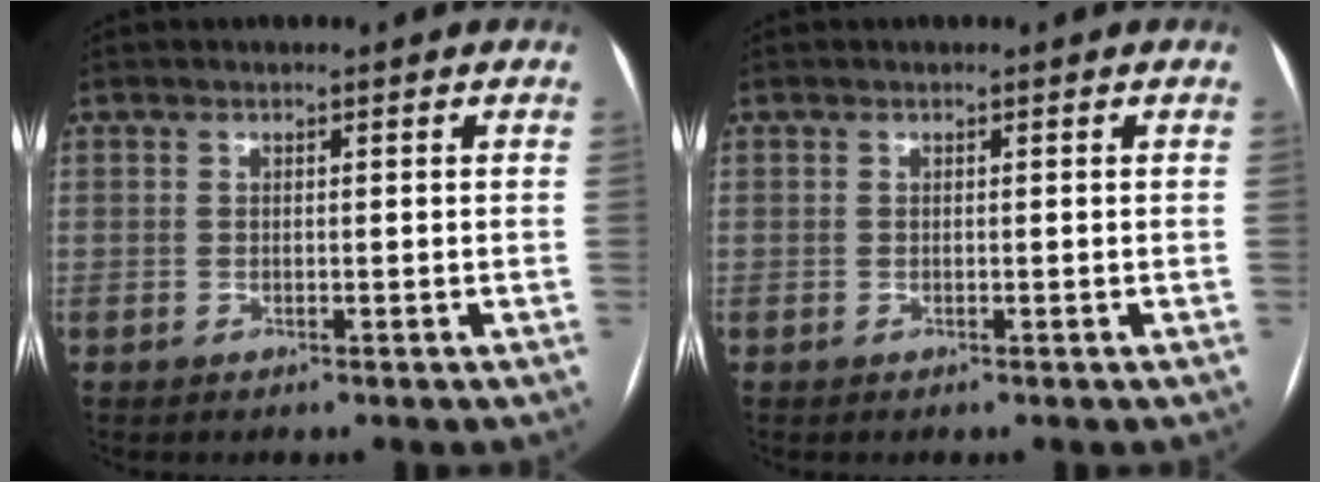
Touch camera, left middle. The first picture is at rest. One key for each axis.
{"total": 0.0}